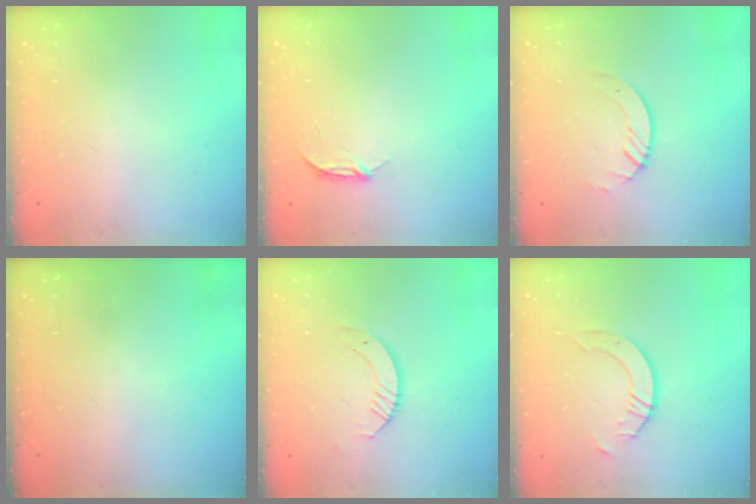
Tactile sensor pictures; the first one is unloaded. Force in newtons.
{"total": 3.9, "press": 3.9, "slide": 0.5}
{"total": 3.8, "press": 3.8, "slide": 0.4}
{"total": 0.0}
{"total": 4.8, "press": 4.8, "slide": 0.5}
{"total": 3.9, "press": 3.9, "slide": 0.4}